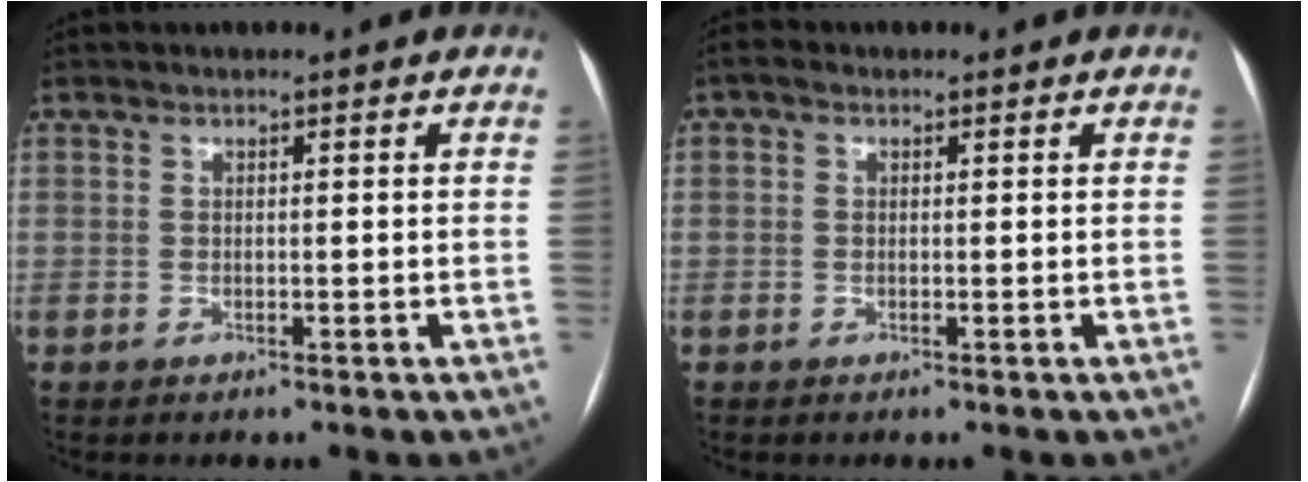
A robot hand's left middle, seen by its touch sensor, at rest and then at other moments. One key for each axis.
{"total": 0.9, "fx": 0.1, "fy": 0.7, "fz": 0.5, "tx": -0.009, "ty": 0.002, "tz": -0.004}